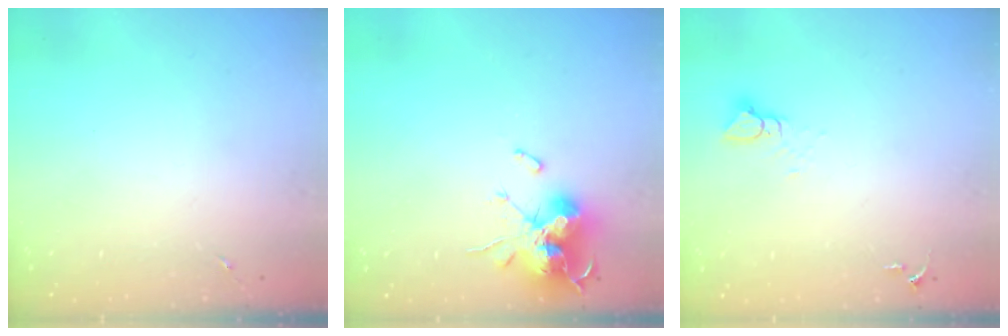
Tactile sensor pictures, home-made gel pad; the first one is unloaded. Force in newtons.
{"total": 16.4, "press": 16.4, "slide": 0.1}
{"total": 3.9, "press": 3.9, "slide": 0.4}